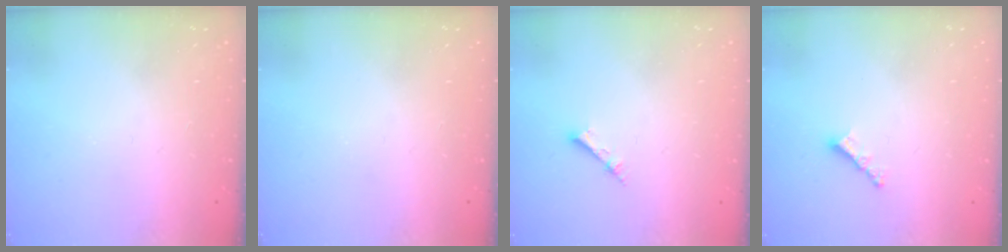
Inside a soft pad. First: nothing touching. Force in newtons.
{"total": 0.0}
{"total": 2.1, "press": 2.1, "slide": 0.3}
{"total": 3.4, "press": 3.4, "slide": 0.1}